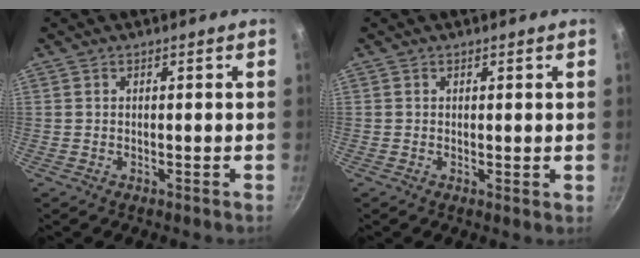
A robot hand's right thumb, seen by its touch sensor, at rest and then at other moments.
{"total": 0.8, "force": [0.4, 0.4, 0.5], "torque": [-0.006, -0.007, 0.004]}